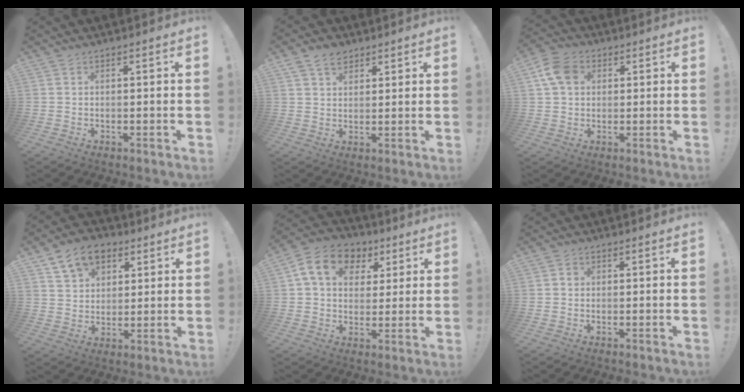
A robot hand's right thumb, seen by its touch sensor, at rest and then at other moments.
{"total": 6.4, "force": [4.1, 4.2, 2.5], "torque": [-0.037, -0.013, 0.077]}
{"total": 9.1, "force": [2.8, 6.8, 5.2], "torque": [-0.090, 0.004, 0.058]}
{"total": 11.1, "force": [6.1, 8.0, 4.8], "torque": [-0.075, -0.022, 0.118]}
{"total": 13.9, "force": [5.5, 10.4, 7.4], "torque": [-0.115, -0.008, 0.109]}
{"total": 1.3, "force": [-0.1, 1.1, 0.6], "torque": [-0.004, 0.003, -0.004]}